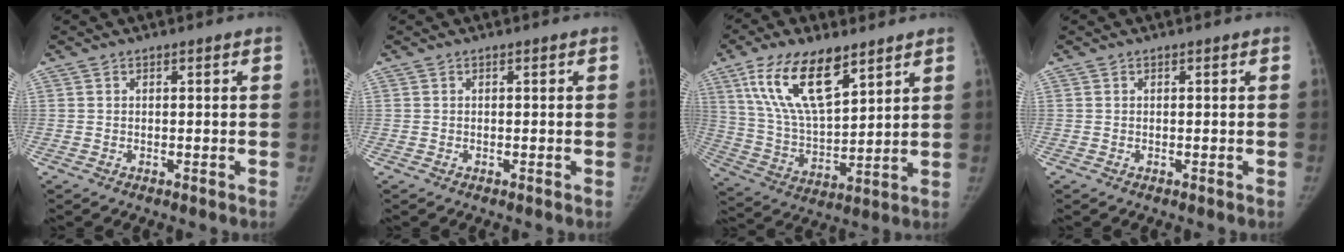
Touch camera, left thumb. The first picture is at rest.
{"total": 0.0}
{"total": 16.9, "force": [9.5, 7.0, 12.1], "torque": [-0.200, -0.037, 0.185]}
{"total": 0.0}